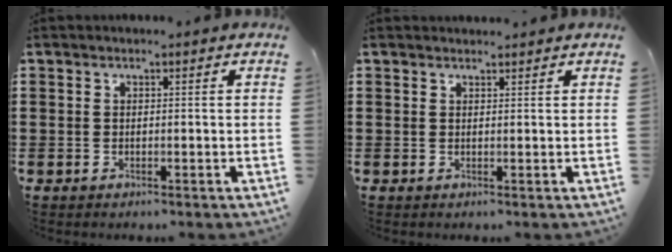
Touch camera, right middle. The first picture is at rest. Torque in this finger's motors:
{"motor_torque": [-0.01, -0.01, 0.00, 0.00]}